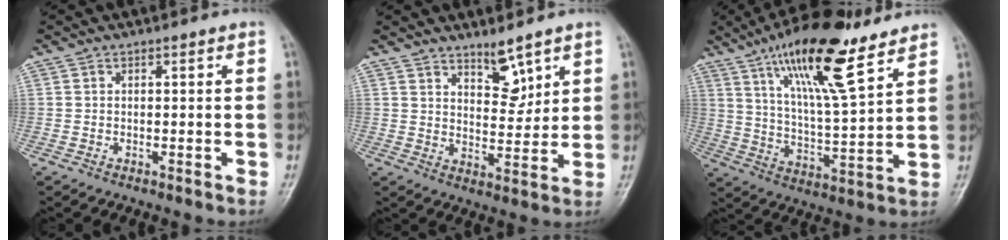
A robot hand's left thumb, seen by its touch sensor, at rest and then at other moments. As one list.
[{"total": 6.2, "force": [4.3, 2.5, 3.7], "torque": [-0.037, -0.040, 0.074]}, {"total": 18.8, "force": [11.6, 4.8, 14.0], "torque": [-0.218, -0.051, 0.203]}]